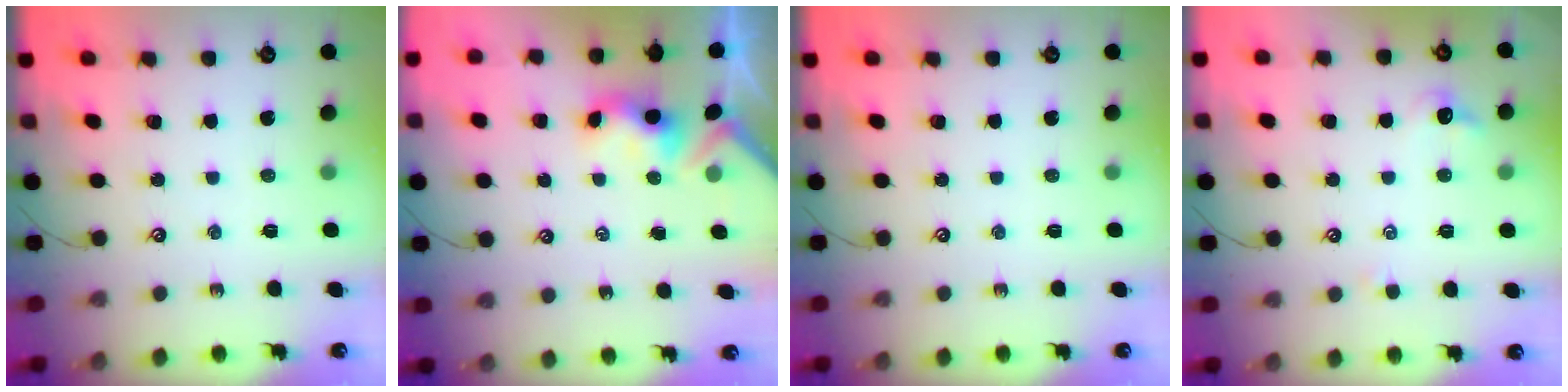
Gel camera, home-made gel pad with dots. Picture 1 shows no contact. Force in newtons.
{"total": 3.0, "press": 2.9, "slide": 0.6}
{"total": 0.0}
{"total": 0.6, "press": 0.1, "slide": 0.6}